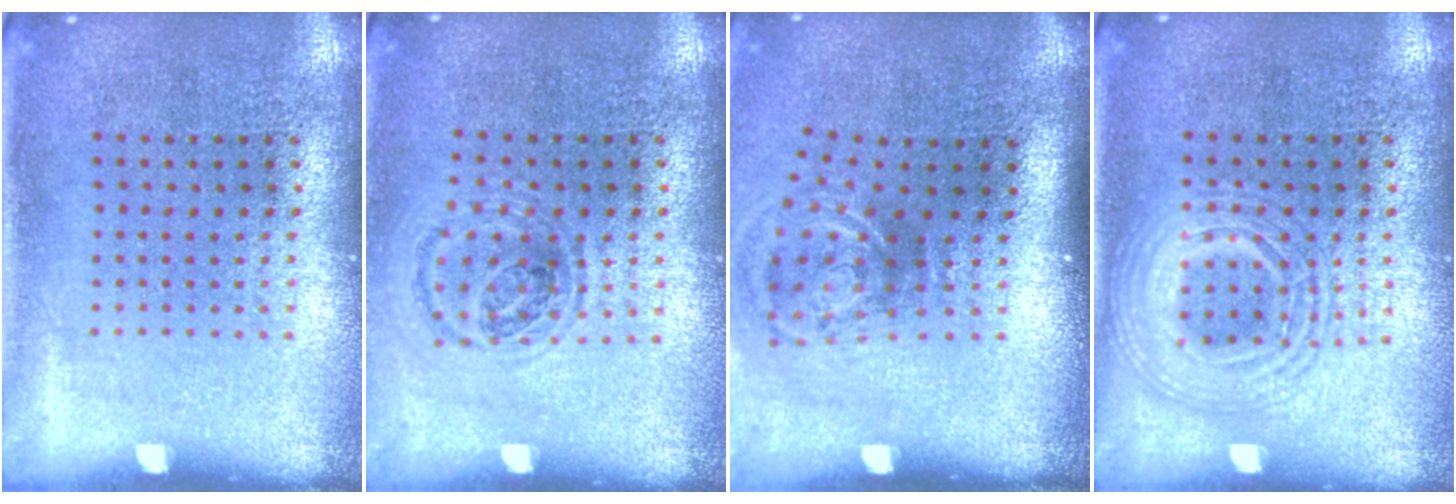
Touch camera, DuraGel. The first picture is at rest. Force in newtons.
{"total": 1.0, "press": 1.0, "slide": 0.2}
{"total": 2.1, "press": 1.2, "slide": 1.7}
{"total": 2.7, "press": 2.7, "slide": 0.3}